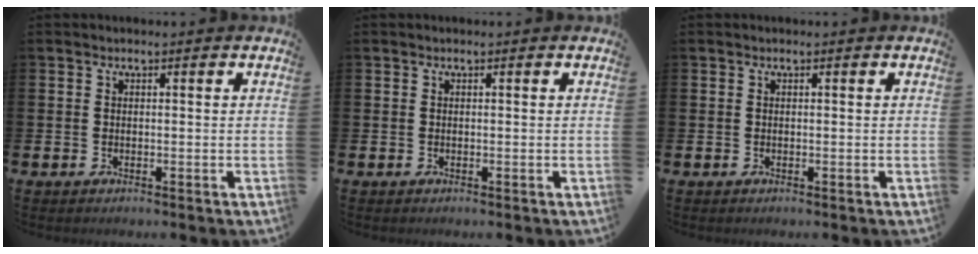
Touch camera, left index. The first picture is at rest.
{"total": 0.0}
{"total": 0.0}